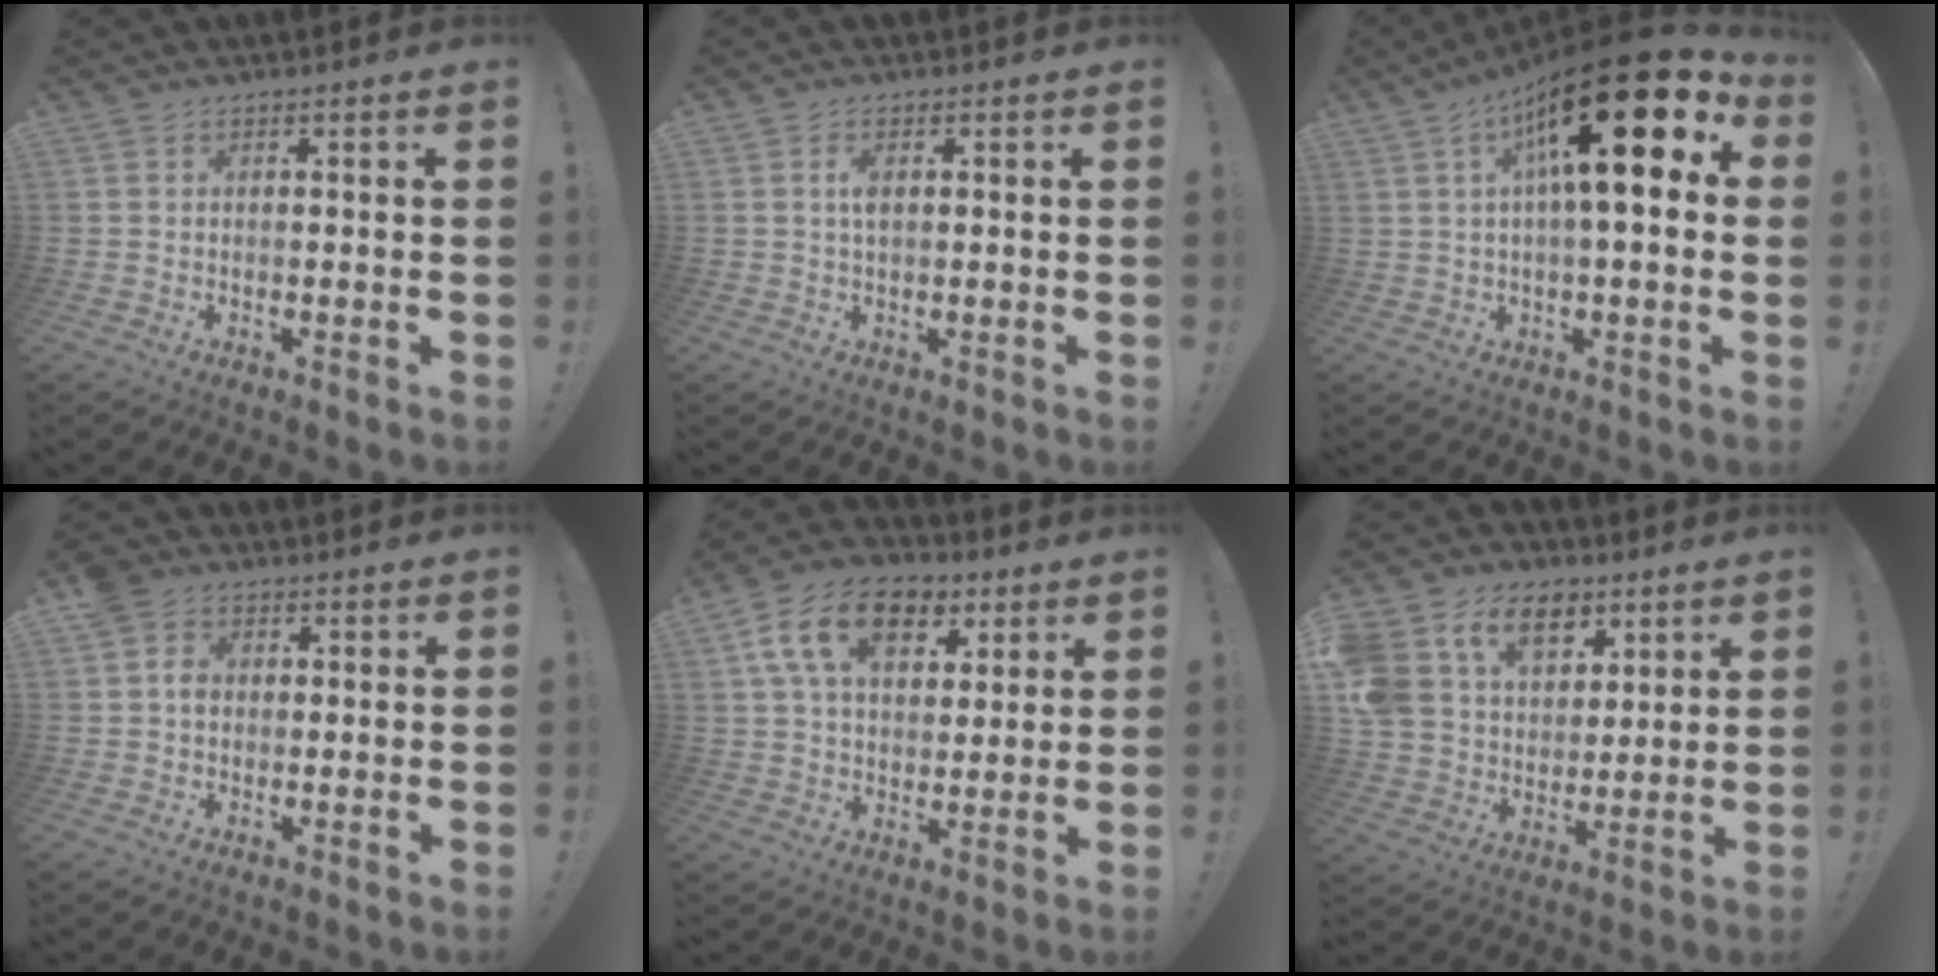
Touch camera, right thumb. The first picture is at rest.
{"total": 2.5, "force": [0.5, 1.2, 2.2], "torque": [-0.031, 0.000, 0.004]}
{"total": 22.4, "force": [8.2, 5.5, 20.1], "torque": [-0.325, -0.056, 0.122]}
{"total": 5.0, "force": [0.8, 4.3, 2.3], "torque": [-0.030, 0.006, 0.016]}
{"total": 16.5, "force": [7.4, 10.6, 10.3], "torque": [-0.172, -0.018, 0.137]}
{"total": 16.4, "force": [8.6, 11.7, 7.7], "torque": [-0.132, -0.035, 0.169]}